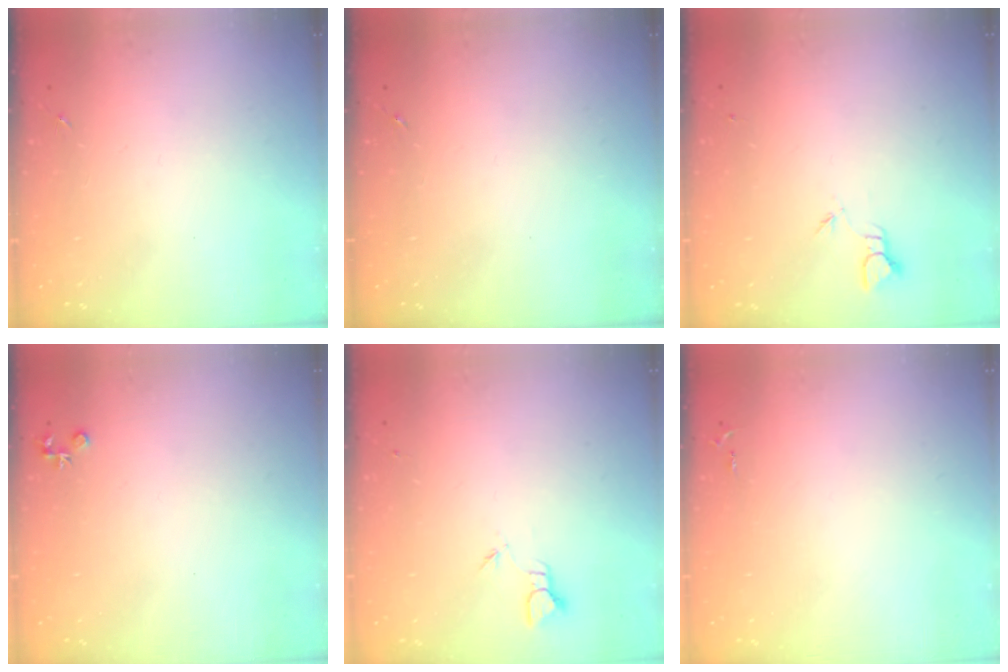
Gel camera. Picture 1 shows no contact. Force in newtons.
{"total": 0.0}
{"total": 1.8, "press": 1.8, "slide": 0.0}
{"total": 3.7, "press": 3.6, "slide": 0.4}
{"total": 1.8, "press": 1.8, "slide": 0.0}
{"total": 2.5, "press": 2.5, "slide": 0.3}